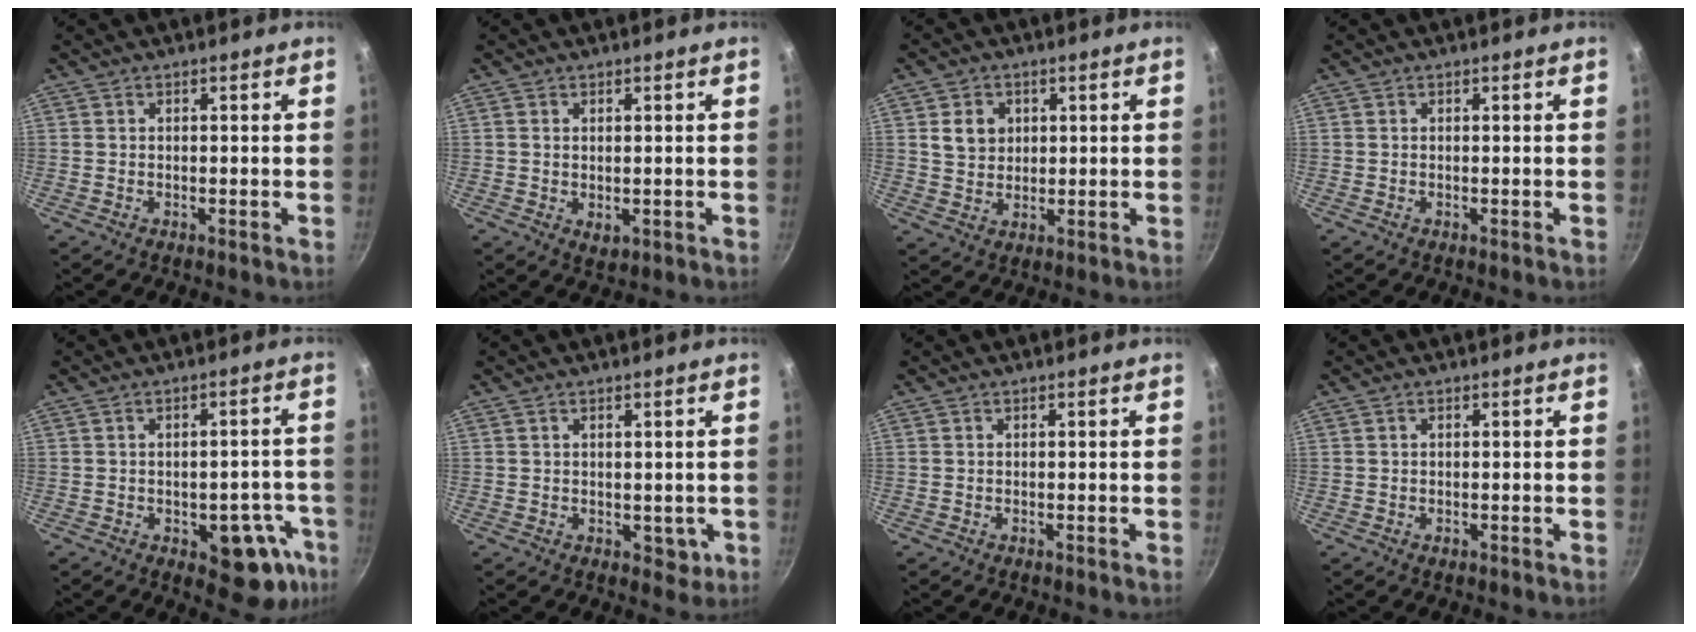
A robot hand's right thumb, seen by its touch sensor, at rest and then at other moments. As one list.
[{"total": 2.2, "force": [0.0, 1.4, 1.7], "torque": [-0.025, -0.006, 0.001]}, {"total": 5.6, "force": [1.5, 4.6, 2.7], "torque": [-0.026, -0.001, 0.029]}, {"total": 0.0}, {"total": 11.6, "force": [-4.5, 6.1, 8.8], "torque": [-0.040, 0.025, -0.052]}, {"total": 3.0, "force": [0.2, 2.1, 2.0], "torque": [-0.018, -0.001, 0.009]}, {"total": 0.0}, {"total": 0.5, "force": [-0.1, 0.3, 0.4], "torque": [-0.003, 0.002, -0.002]}]